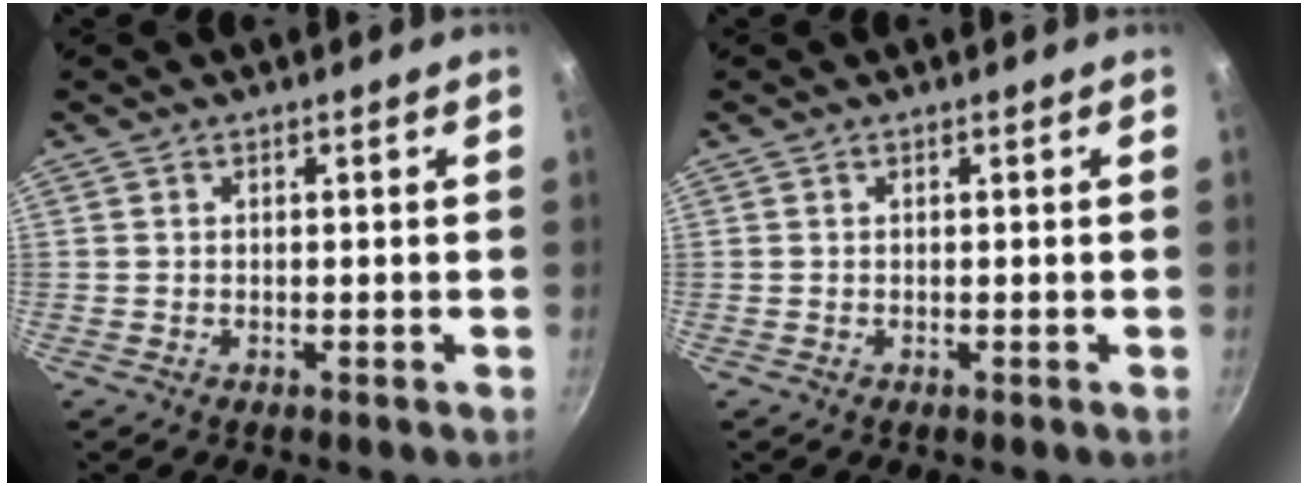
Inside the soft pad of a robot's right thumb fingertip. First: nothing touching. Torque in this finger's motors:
{"motor_torque": [0.00, 0.00, -0.02, -0.02, 0.00]}